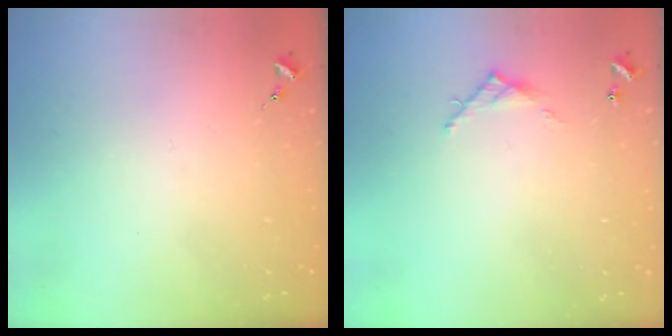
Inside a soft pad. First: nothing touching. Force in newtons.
{"total": 5.5, "press": 5.5, "slide": 0.3}